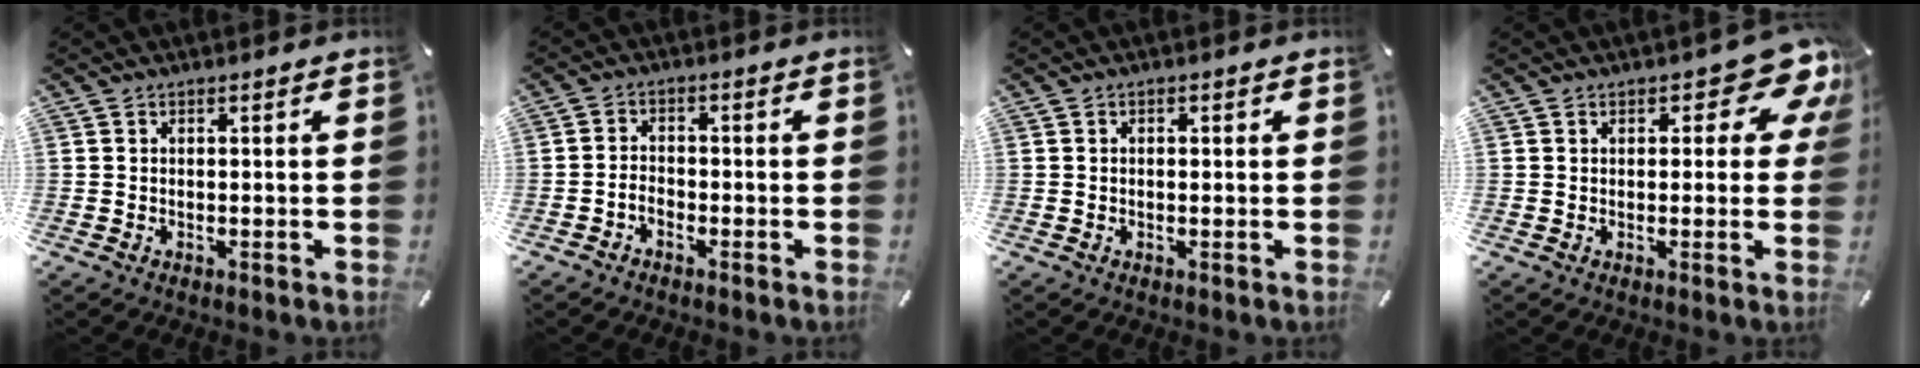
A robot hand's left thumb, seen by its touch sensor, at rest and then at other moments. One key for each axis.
{"total": 2.7, "fx": -1.6, "fy": 1.7, "fz": 1.4, "tx": -0.026, "ty": 0.010, "tz": -0.031}
{"total": 0.8, "fx": 0.0, "fy": 0.6, "fz": 0.6, "tx": -0.012, "ty": 0.003, "tz": -0.001}
{"total": 9.5, "fx": 4.9, "fy": 4.2, "fz": 6.9, "tx": -0.076, "ty": -0.028, "tz": 0.079}